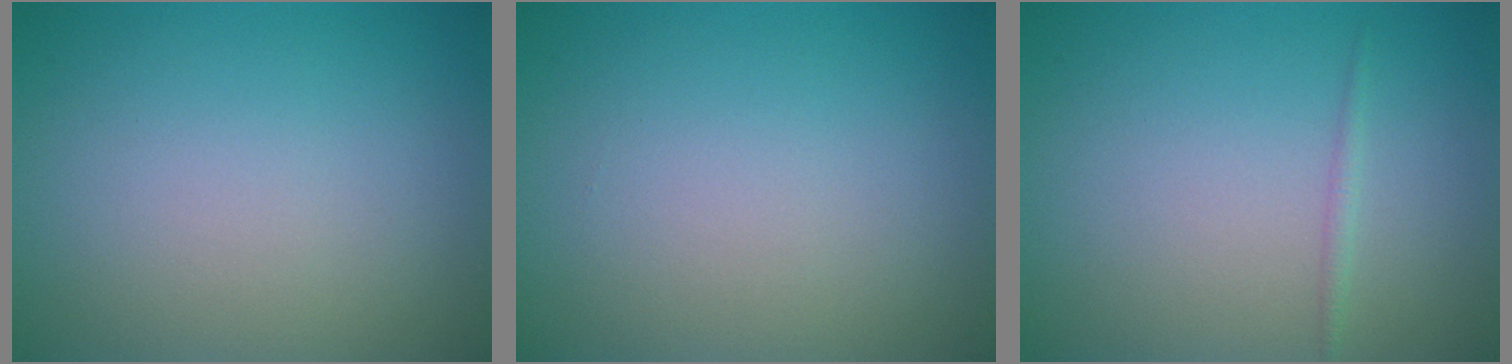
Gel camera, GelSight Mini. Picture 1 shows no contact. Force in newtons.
{"total": 0.0}
{"total": 0.7, "press": 0.7, "slide": 0.1}